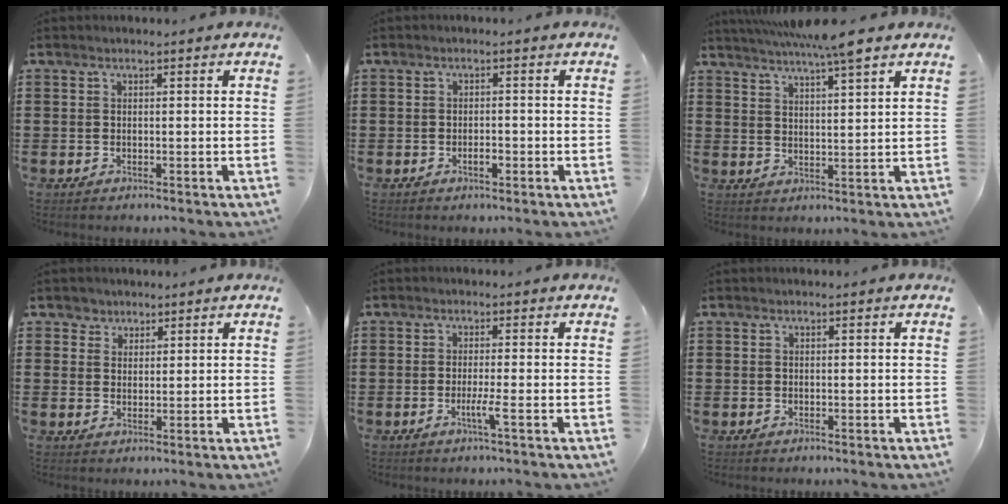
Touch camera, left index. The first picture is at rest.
{"total": 1.5, "force": [-0.5, 0.5, 1.3], "torque": [-0.026, 0.000, -0.009]}
{"total": 6.2, "force": [5.3, -0.3, 3.1], "torque": [-0.075, -0.012, 0.094]}
{"total": 2.6, "force": [1.8, 1.8, -0.3], "torque": [-0.006, 0.008, 0.034]}
{"total": 2.9, "force": [-1.1, -0.3, 2.7], "torque": [-0.044, -0.008, -0.022]}
{"total": 0.0}